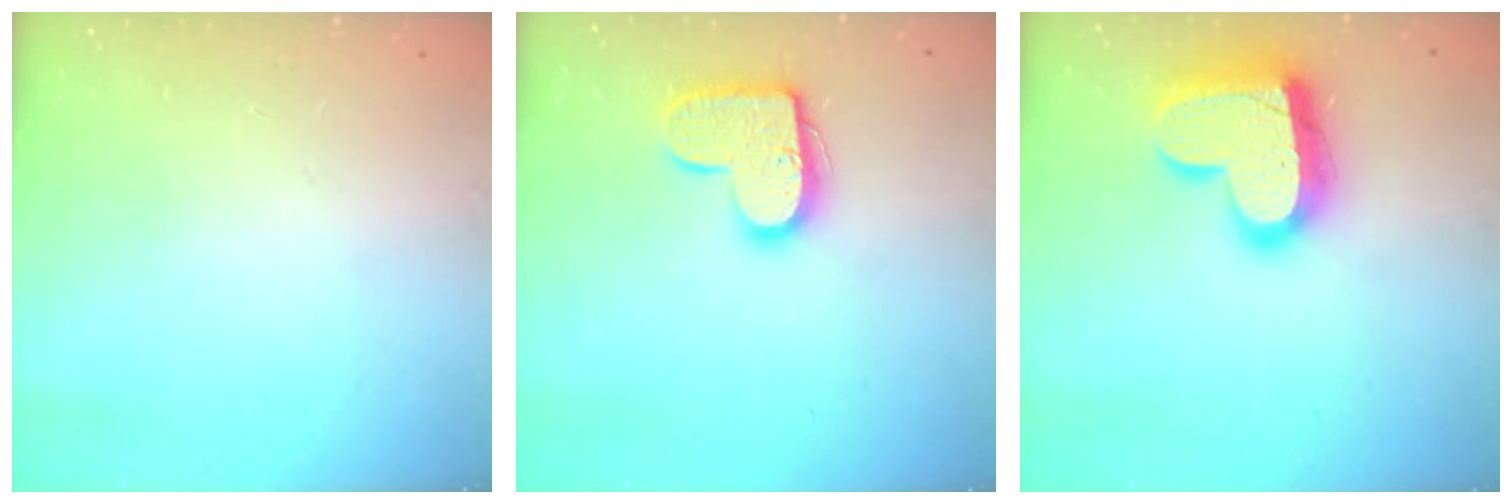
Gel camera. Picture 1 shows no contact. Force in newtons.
{"total": 13.8, "press": 13.8, "slide": 0.7}
{"total": 20.9, "press": 20.8, "slide": 1.8}